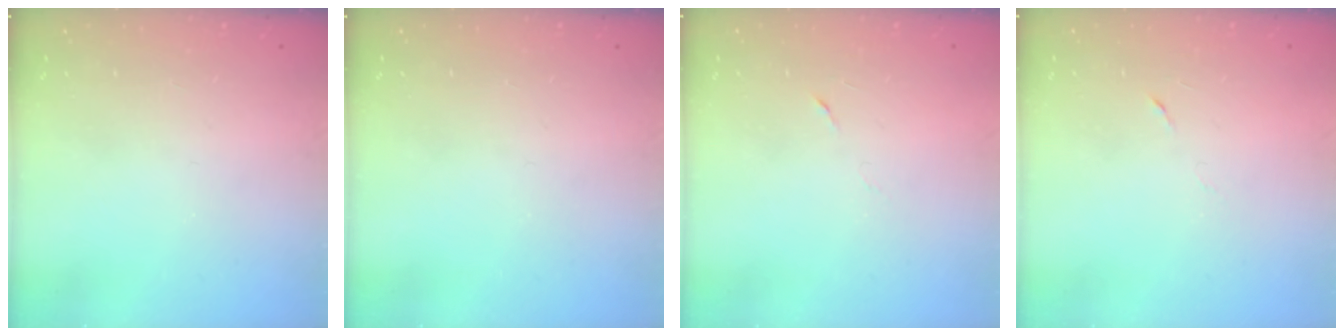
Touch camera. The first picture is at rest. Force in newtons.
{"total": 0.0}
{"total": 2.9, "press": 2.7, "slide": 1.0}
{"total": 2.9, "press": 2.7, "slide": 1.0}